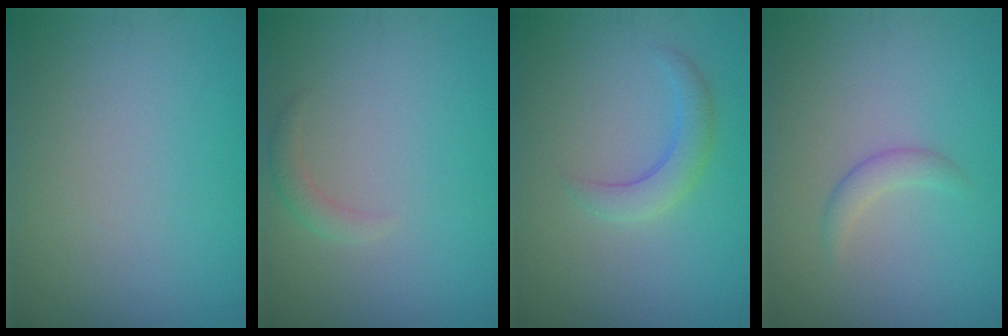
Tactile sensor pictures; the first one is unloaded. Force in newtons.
{"total": 1.2, "press": 1.2, "slide": 0.2}
{"total": 2.3, "press": 2.2, "slide": 0.2}
{"total": 1.4, "press": 1.4, "slide": 0.0}